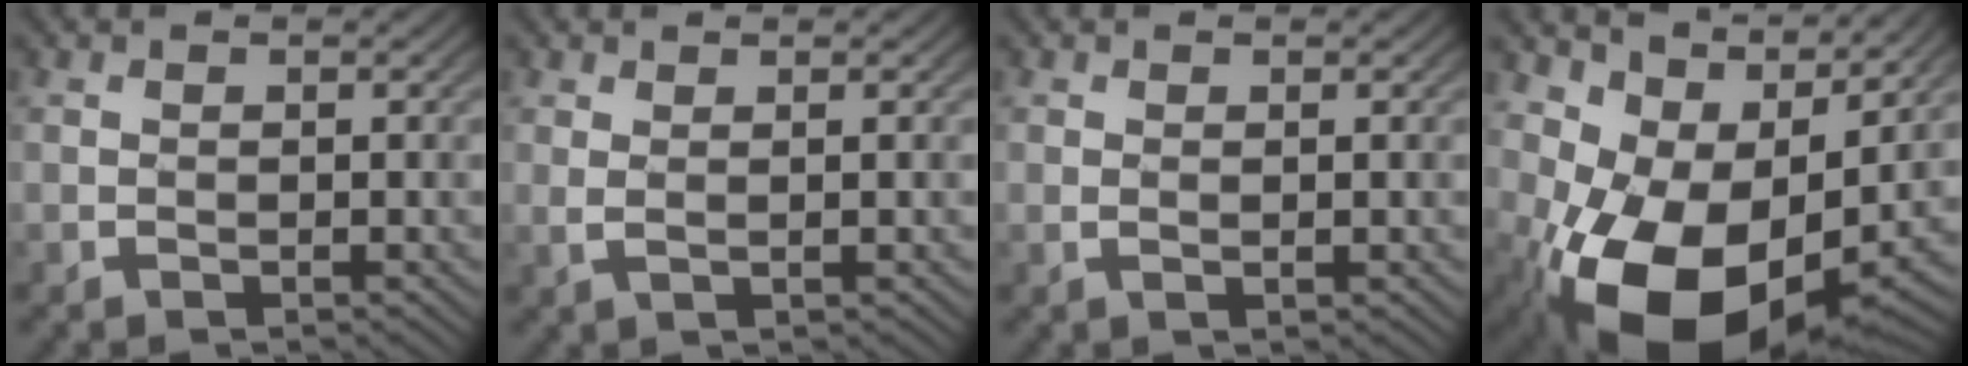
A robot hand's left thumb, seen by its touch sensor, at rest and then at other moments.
{"total": 0.9, "force": [0.8, 0.1, 0.5], "torque": [-0.005, -0.004, 0.016]}
{"total": 0.6, "force": [0.4, 0.1, 0.4], "torque": [-0.002, -0.001, 0.007]}
{"total": 13.1, "force": [-1.4, 8.9, 9.5], "torque": [-0.158, -0.021, -0.007]}